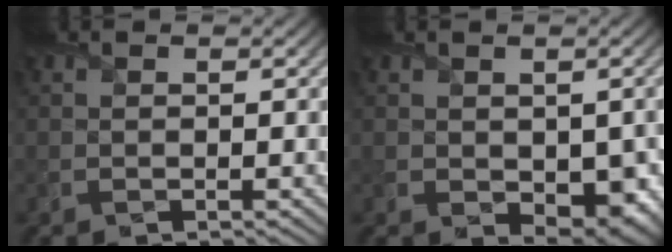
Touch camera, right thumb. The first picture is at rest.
{"total": 5.2, "force": [-0.7, 3.5, 3.8], "torque": [-0.071, -0.025, 0.005]}